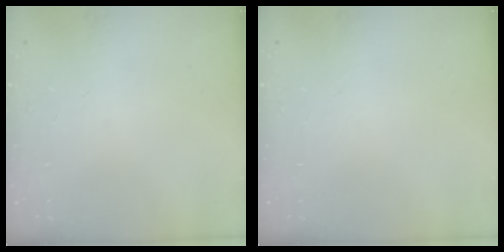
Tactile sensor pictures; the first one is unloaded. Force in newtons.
{"total": 0.0}